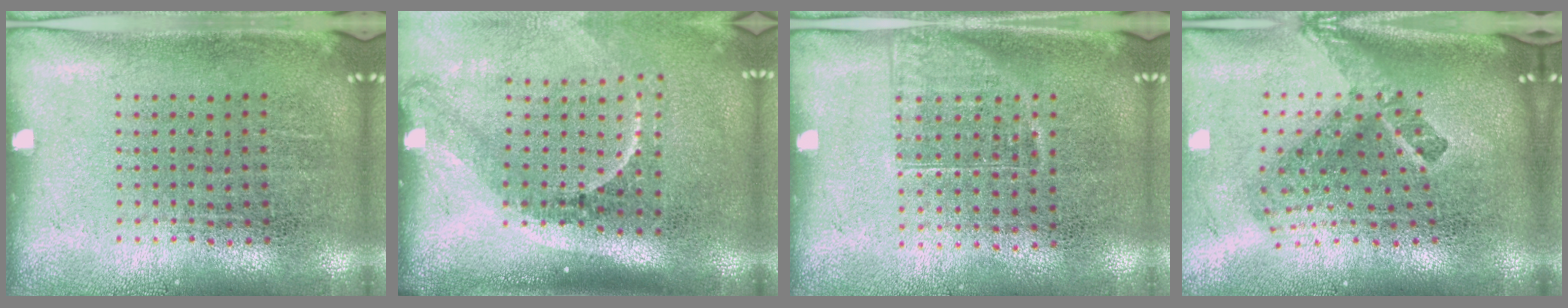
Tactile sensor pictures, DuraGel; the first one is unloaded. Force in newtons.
{"total": 2.2, "press": 1.4, "slide": 1.6}
{"total": 1.1, "press": 0.9, "slide": 0.6}
{"total": 2.6, "press": 1.6, "slide": 2.0}